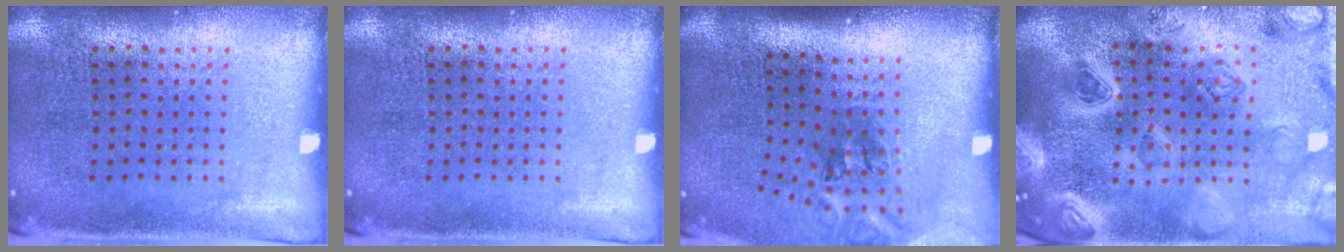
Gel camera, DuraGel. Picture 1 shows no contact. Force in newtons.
{"total": 0.0}
{"total": 2.2, "press": 1.3, "slide": 1.8}
{"total": 5.1, "press": 4.3, "slide": 2.8}